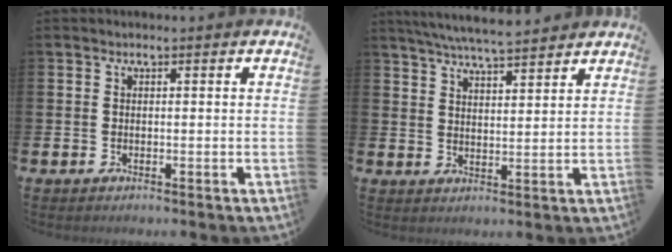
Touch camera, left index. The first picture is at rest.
{"total": 6.2, "force": [6.0, 0.4, 1.6], "torque": [-0.045, -0.027, 0.108]}